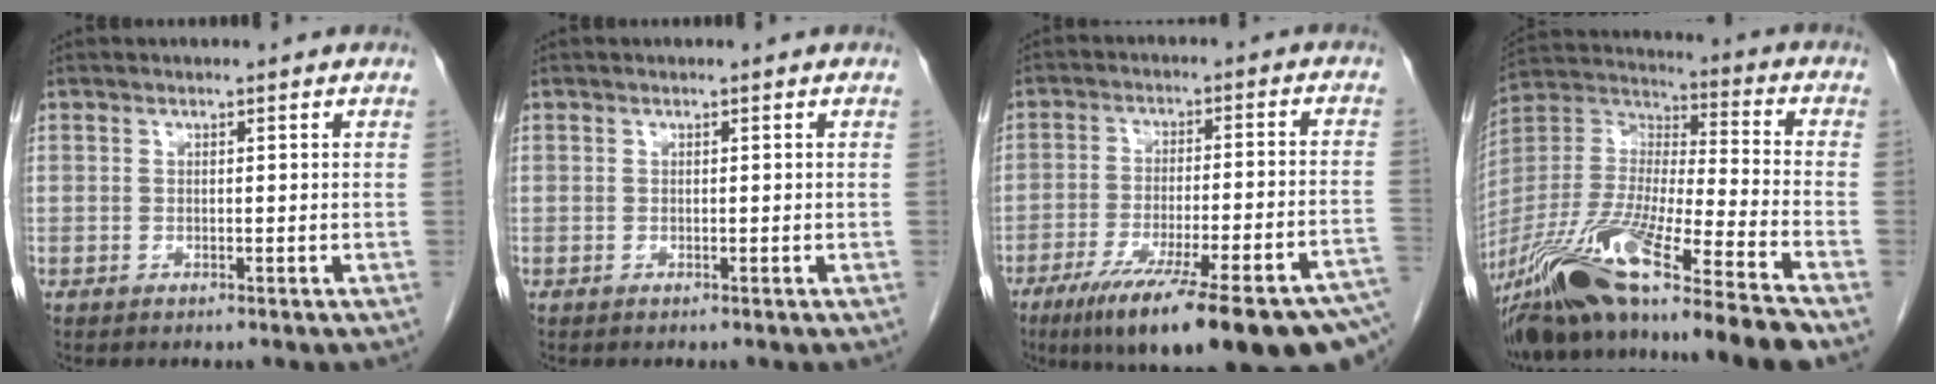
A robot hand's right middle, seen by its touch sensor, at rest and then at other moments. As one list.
[{"total": 0.0}, {"total": 25.0, "force": [-17.9, 2.0, 17.3], "torque": [-0.186, -0.027, -0.258]}, {"total": 23.0, "force": [-17.8, -0.4, 14.6], "torque": [-0.311, -0.041, -0.329]}]